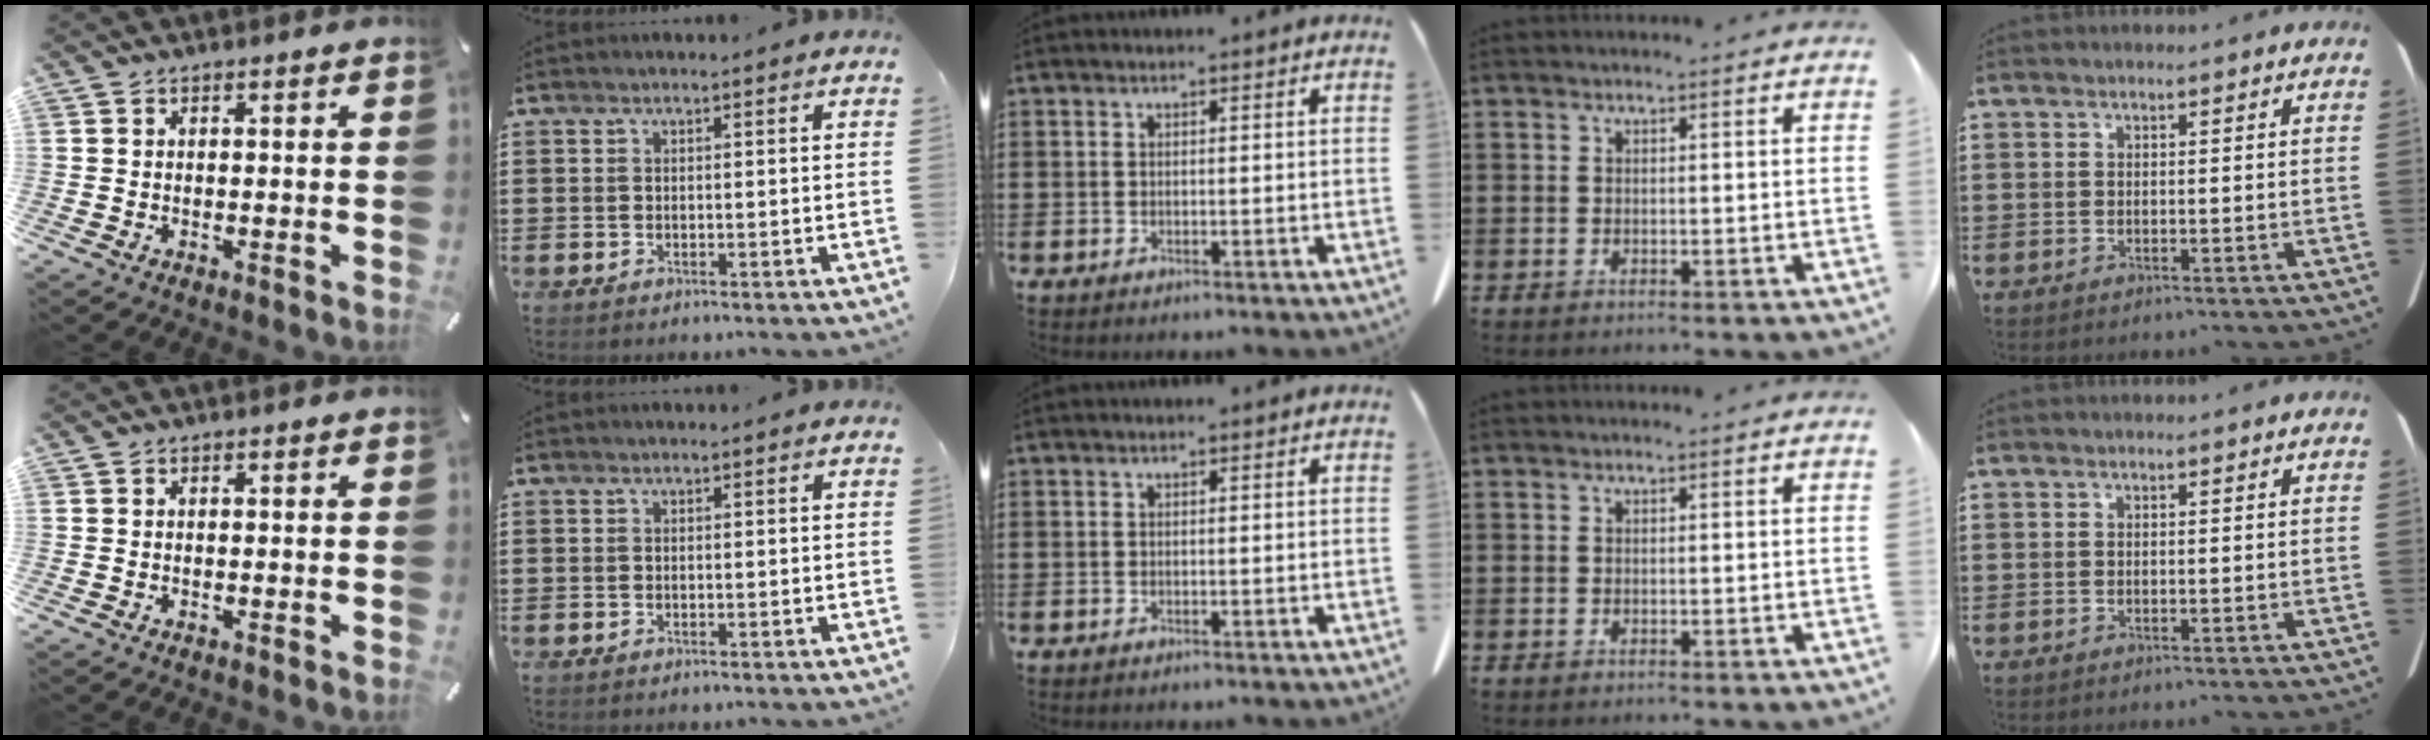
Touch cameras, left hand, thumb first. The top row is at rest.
{}